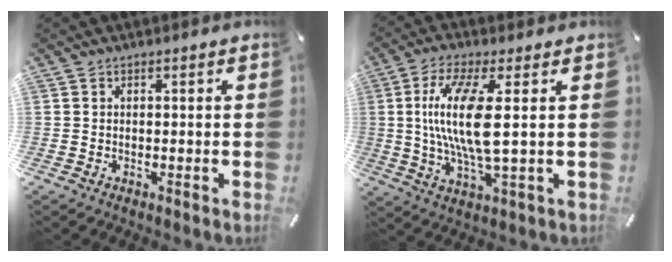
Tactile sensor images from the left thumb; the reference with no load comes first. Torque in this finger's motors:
{"motor_torque": [-0.35, 2.46, 2.25, -0.07, 0.86]}